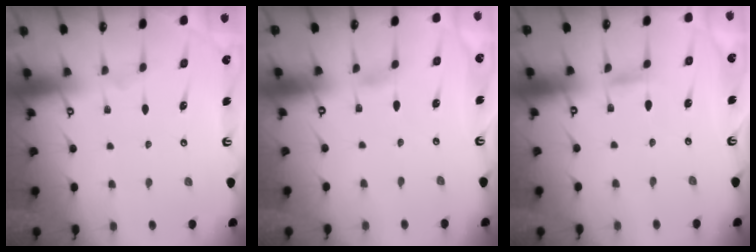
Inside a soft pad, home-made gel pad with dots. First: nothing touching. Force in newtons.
{"total": 1.2, "press": 1.2, "slide": 0.1}
{"total": 3.4, "press": 3.3, "slide": 0.3}